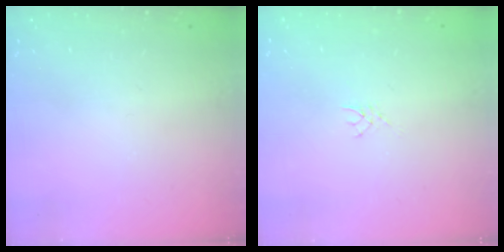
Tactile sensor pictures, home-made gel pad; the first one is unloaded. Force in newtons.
{"total": 2.1, "press": 2.1, "slide": 0.3}